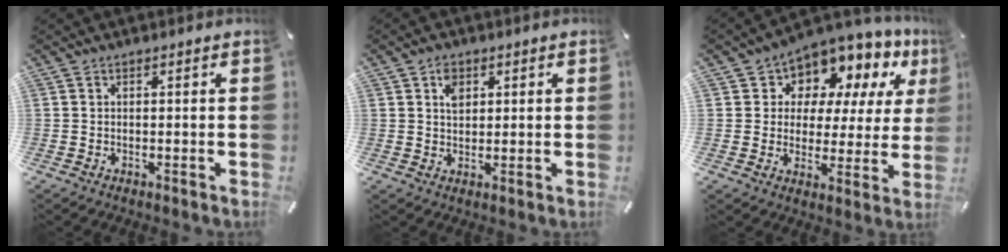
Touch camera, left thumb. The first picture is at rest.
{"total": 3.5, "force": [1.3, 2.7, 1.8], "torque": [-0.024, 0.000, 0.020]}
{"total": 9.3, "force": [6.7, 6.0, 2.4], "torque": [-0.053, -0.065, 0.119]}